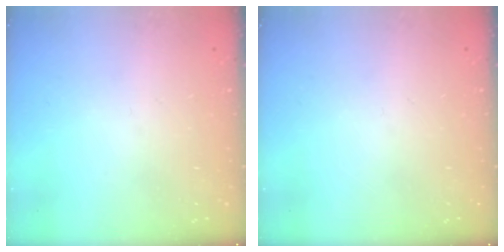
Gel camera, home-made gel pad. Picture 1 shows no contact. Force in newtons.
{"total": 0.0}